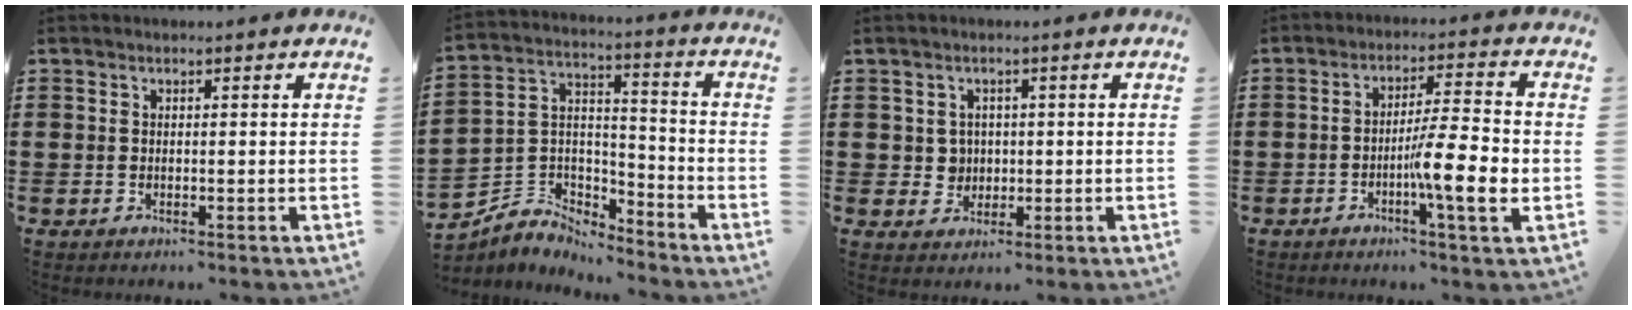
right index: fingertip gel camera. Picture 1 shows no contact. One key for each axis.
{"total": 4.9, "fx": -4.6, "fy": 1.8, "fz": -0.1, "tx": -0.009, "ty": 0.004, "tz": -0.095}
{"total": 2.7, "fx": 0.3, "fy": 2.6, "fz": 0.7, "tx": -0.026, "ty": 0.011, "tz": 0.004}
{"total": 9.3, "fx": -2.5, "fy": 1.1, "fz": 8.9, "tx": -0.144, "ty": -0.006, "tz": -0.046}